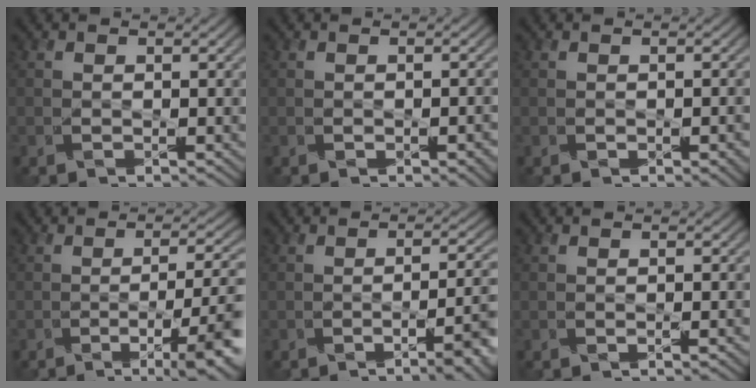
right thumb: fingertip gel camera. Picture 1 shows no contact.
{"total": 2.2, "force": [-0.7, 0.9, 1.9], "torque": [-0.027, -0.007, -0.004]}
{"total": 2.2, "force": [-0.7, 1.0, 1.9], "torque": [-0.027, -0.007, -0.002]}
{"total": 9.4, "force": [-2.9, 2.4, 8.6], "torque": [-0.119, -0.006, -0.040]}
{"total": 8.4, "force": [-3.0, 2.8, 7.3], "torque": [-0.080, -0.005, -0.041]}
{"total": 1.2, "force": [-0.2, 0.1, 1.1], "torque": [-0.018, -0.002, -0.003]}